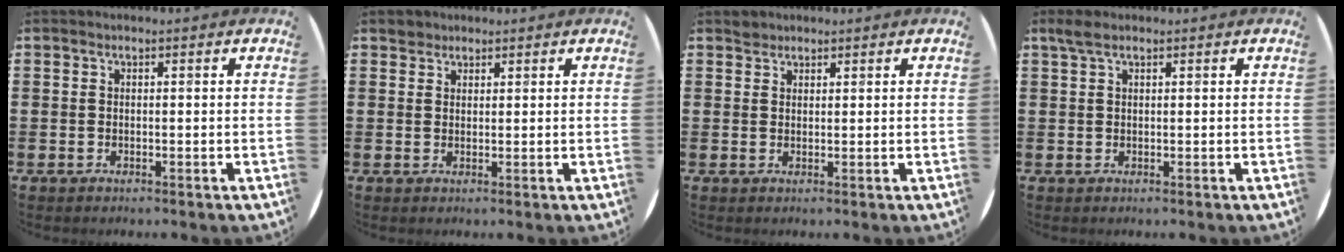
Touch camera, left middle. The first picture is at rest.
{"total": 1.6, "force": [1.5, 0.7, -0.1], "torque": [0.006, -0.001, 0.028]}
{"total": 1.2, "force": [1.1, 0.5, 0.0], "torque": [0.006, -0.003, 0.021]}
{"total": 1.6, "force": [1.2, 0.5, 1.0], "torque": [-0.022, 0.004, 0.021]}